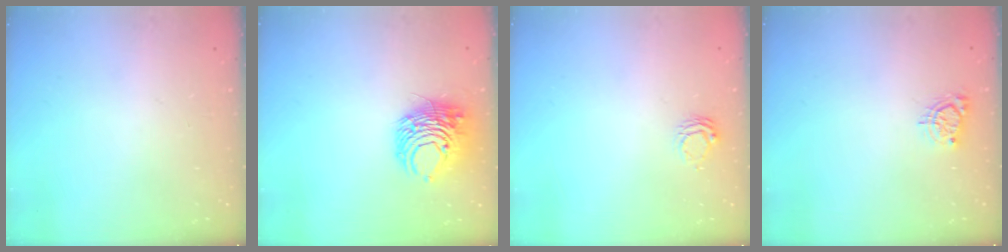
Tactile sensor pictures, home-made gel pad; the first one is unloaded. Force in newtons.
{"total": 9.4, "press": 9.3, "slide": 1.5}
{"total": 5.6, "press": 5.6, "slide": 0.5}
{"total": 5.0, "press": 4.9, "slide": 0.6}